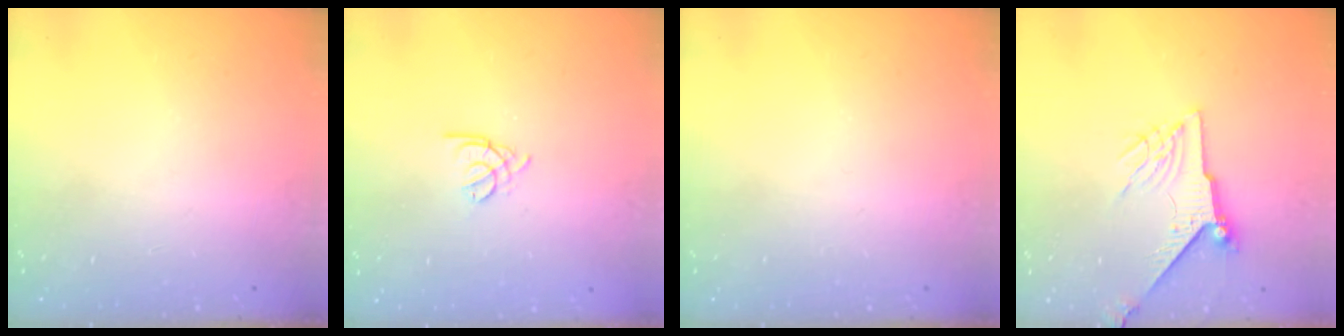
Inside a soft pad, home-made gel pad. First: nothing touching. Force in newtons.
{"total": 1.8, "press": 1.7, "slide": 0.5}
{"total": 0.0}
{"total": 7.0, "press": 6.9, "slide": 1.0}